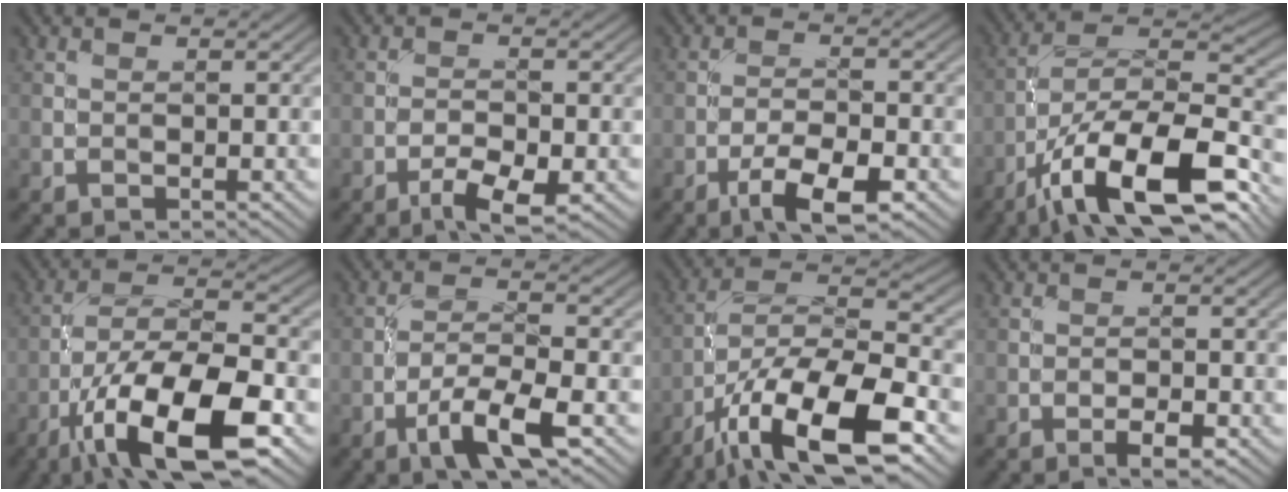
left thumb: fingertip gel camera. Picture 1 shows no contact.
{"total": 4.4, "force": [-2.6, 1.2, 3.2], "torque": [-0.057, 0.001, -0.046]}
{"total": 6.3, "force": [-3.7, 1.8, 4.8], "torque": [-0.088, 0.002, -0.067]}
{"total": 16.8, "force": [-9.3, 6.3, 12.5], "torque": [-0.213, -0.011, -0.177]}
{"total": 15.6, "force": [-7.7, 5.4, 12.4], "torque": [-0.221, -0.006, -0.146]}
{"total": 7.0, "force": [-3.7, 1.8, 5.7], "torque": [-0.110, 0.006, -0.070]}
{"total": 15.8, "force": [-8.9, 5.5, 11.8], "torque": [-0.221, -0.011, -0.173]}
{"total": 2.3, "force": [-1.3, 0.6, 1.7], "torque": [-0.032, 0.001, -0.025]}